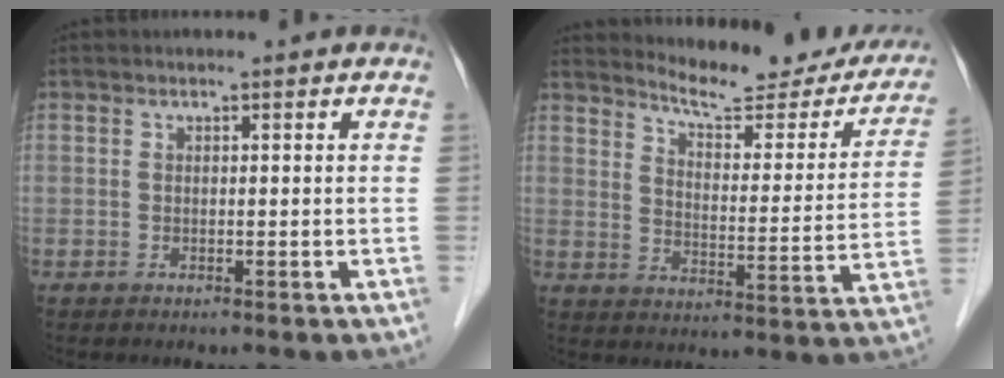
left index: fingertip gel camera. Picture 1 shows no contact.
{"total": 18.2, "force": [17.0, 3.7, 5.5], "torque": [-0.060, -0.057, 0.203]}